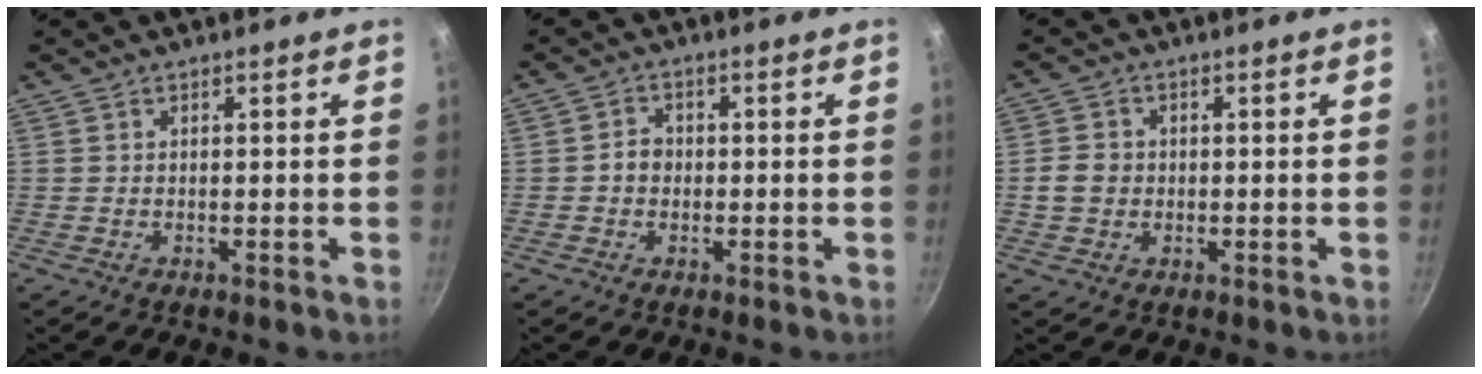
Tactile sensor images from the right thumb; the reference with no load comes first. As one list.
[{"total": 2.9, "force": [-0.3, 2.5, 1.5], "torque": [-0.008, 0.010, -0.008]}, {"total": 4.2, "force": [-0.3, 3.7, 2.0], "torque": [-0.027, 0.009, -0.010]}]